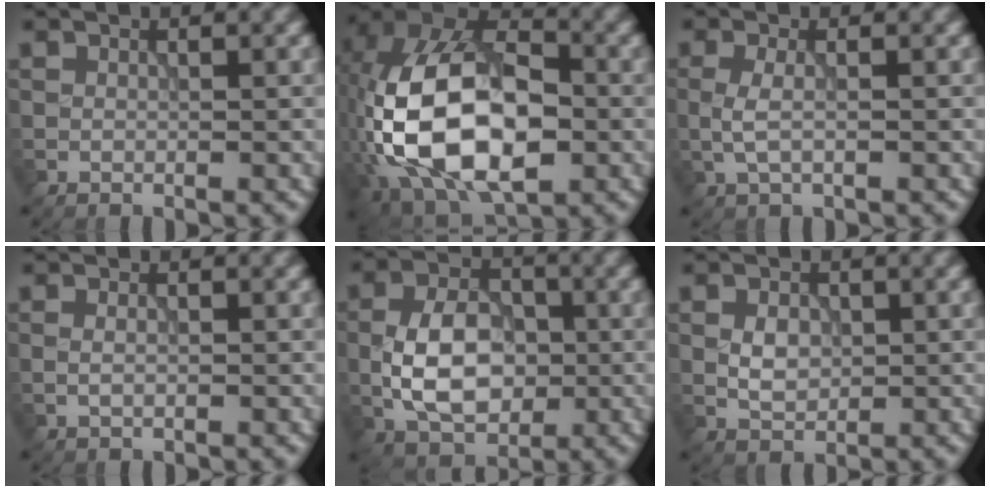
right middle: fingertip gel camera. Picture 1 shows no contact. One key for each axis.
{"total": 16.3, "fx": -2.6, "fy": 10.1, "fz": 12.6, "tx": -0.234, "ty": 0.009, "tz": -0.065}
{"total": 1.8, "fx": -0.3, "fy": 0.6, "fz": 1.7, "tx": -0.039, "ty": -0.001, "tz": -0.008}
{"total": 1.0, "fx": -0.1, "fy": 0.5, "fz": 0.8, "tx": -0.017, "ty": -0.004, "tz": -0.003}
{"total": 7.0, "fx": -1.2, "fy": 4.4, "fz": 5.2, "tx": -0.098, "ty": 0.004, "tz": -0.025}
{"total": 2.4, "fx": 0.0, "fy": 1.7, "fz": 1.7, "tx": -0.029, "ty": 0.001, "tz": 0.000}